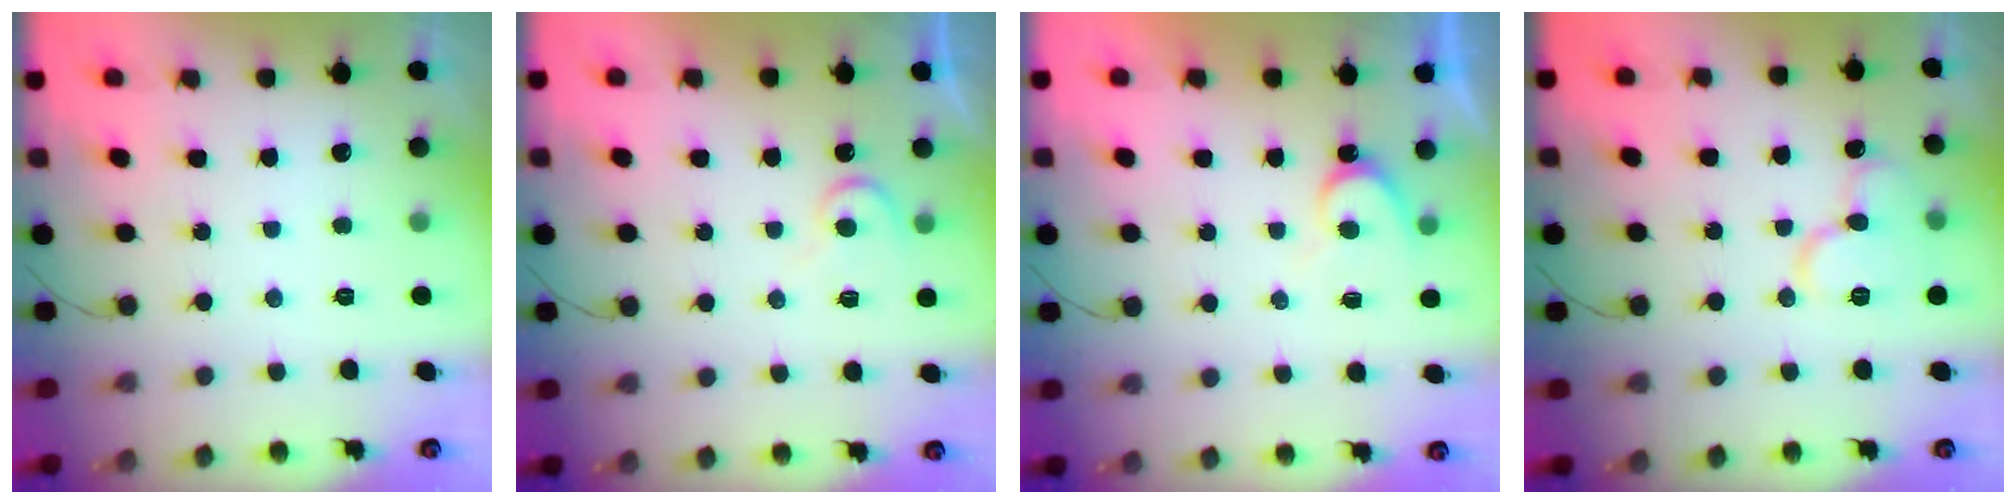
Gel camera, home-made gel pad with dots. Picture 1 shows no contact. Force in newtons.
{"total": 6.1, "press": 6.0, "slide": 0.6}
{"total": 5.3, "press": 5.3, "slide": 0.5}
{"total": 10.9, "press": 10.8, "slide": 1.4}